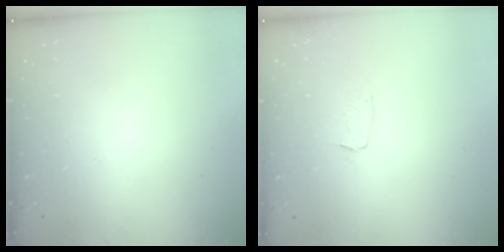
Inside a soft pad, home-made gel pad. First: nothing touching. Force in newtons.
{"total": 3.0, "press": 3.0, "slide": 0.2}